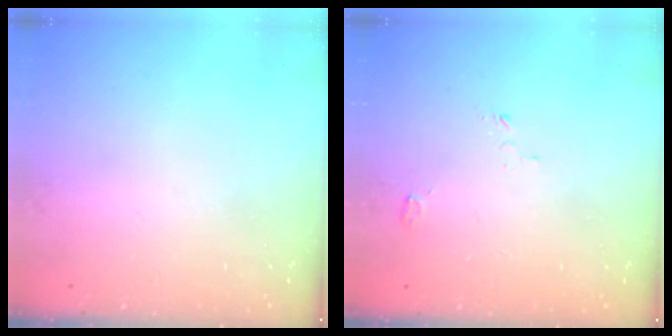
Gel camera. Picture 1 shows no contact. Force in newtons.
{"total": 2.7, "press": 2.7, "slide": 0.3}